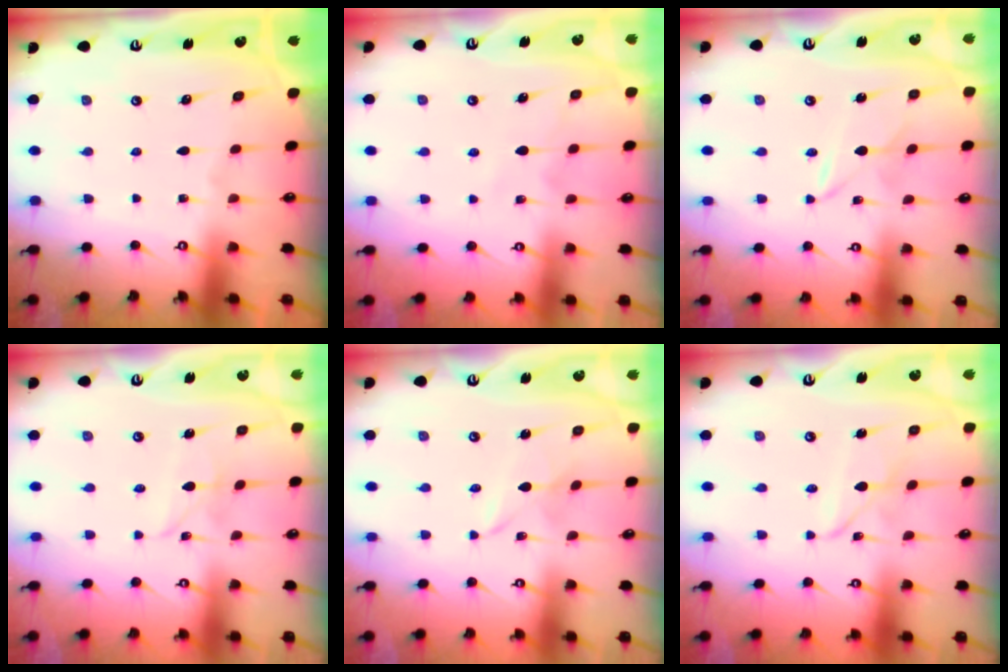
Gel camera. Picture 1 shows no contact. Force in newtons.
{"total": 4.8, "press": 4.8, "slide": 0.5}
{"total": 2.8, "press": 2.8, "slide": 0.4}
{"total": 2.8, "press": 2.8, "slide": 0.2}
{"total": 1.2, "press": 1.1, "slide": 0.2}
{"total": 2.8, "press": 2.8, "slide": 0.2}